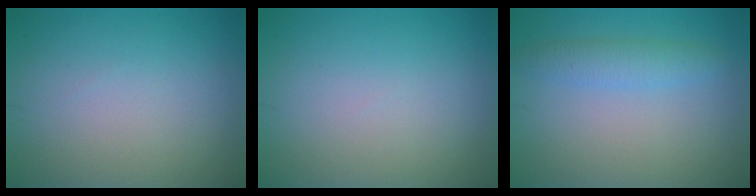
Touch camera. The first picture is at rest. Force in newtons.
{"total": 0.0}
{"total": 2.3, "press": 2.3, "slide": 0.2}